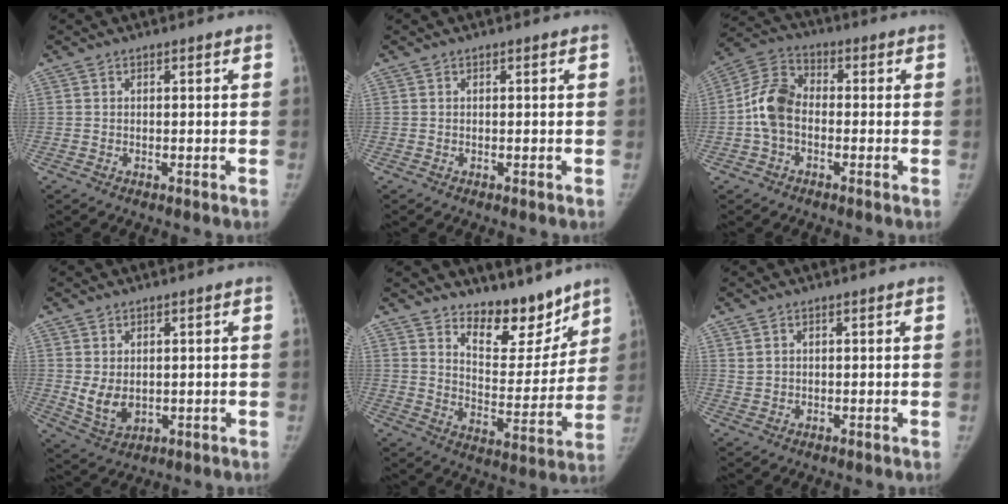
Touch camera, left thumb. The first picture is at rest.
{"total": 0.0}
{"total": 9.1, "force": [-1.3, 6.3, 6.5], "torque": [-0.123, 0.029, -0.039]}
{"total": 5.4, "force": [0.5, 3.9, 3.7], "torque": [-0.058, -0.017, 0.026]}
{"total": 12.6, "force": [10.2, 5.4, 5.0], "torque": [-0.025, -0.090, 0.167]}
{"total": 1.4, "force": [0.7, 1.1, 0.6], "torque": [-0.006, -0.003, 0.016]}